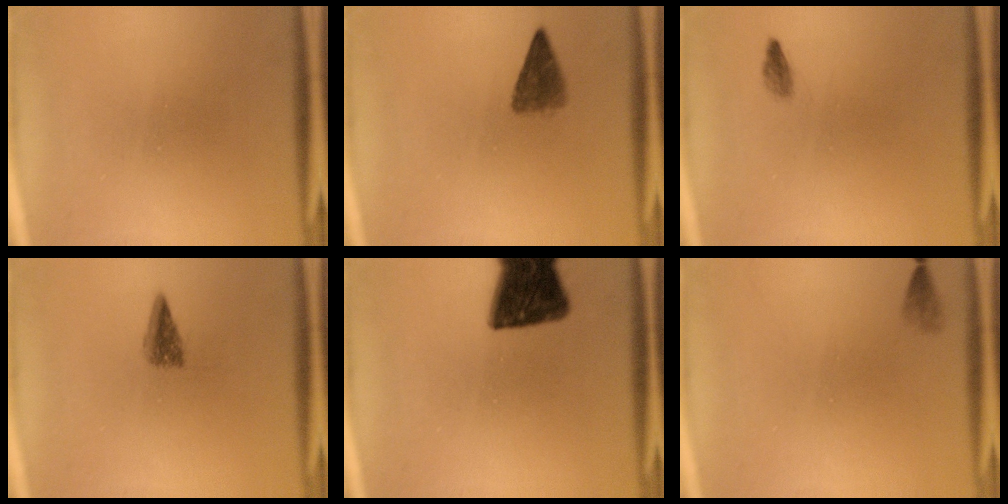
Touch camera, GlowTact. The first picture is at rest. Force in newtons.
{"total": 2.7}
{"total": 0.9}
{"total": 2.7}
{"total": 13.7}
{"total": 1.4}